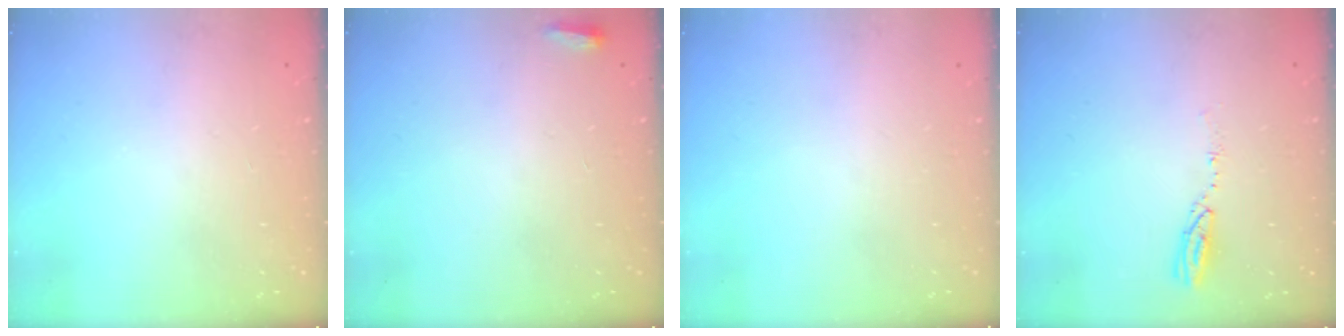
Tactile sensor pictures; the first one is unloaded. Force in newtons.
{"total": 2.5, "press": 2.3, "slide": 1.0}
{"total": 0.0}
{"total": 3.5, "press": 3.5, "slide": 0.2}